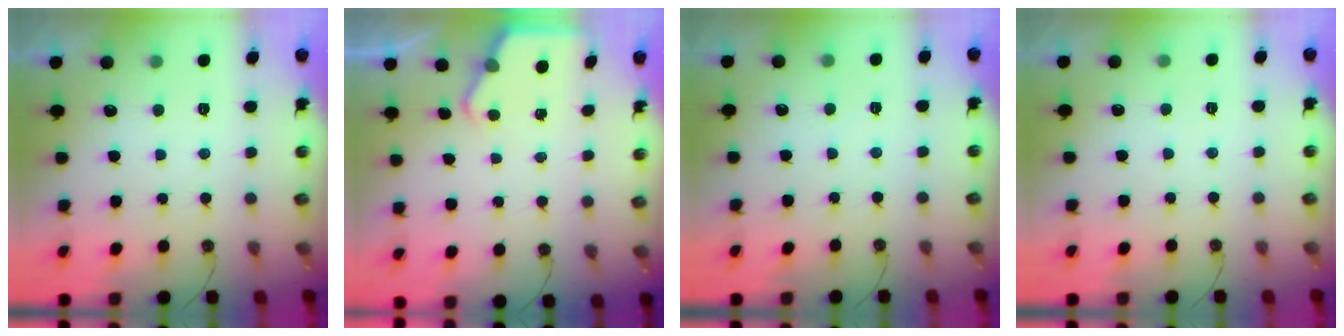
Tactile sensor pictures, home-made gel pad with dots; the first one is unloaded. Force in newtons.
{"total": 2.8, "press": 2.8, "slide": 0.0}
{"total": 2.5, "press": 2.4, "slide": 0.4}
{"total": 1.4, "press": 1.3, "slide": 0.3}